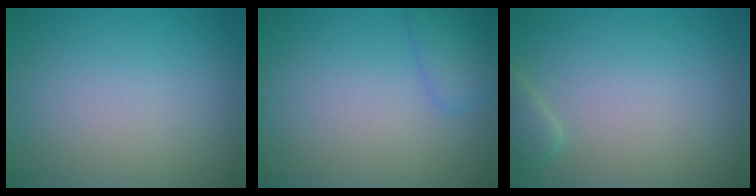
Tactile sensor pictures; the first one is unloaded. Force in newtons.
{"total": 2.0, "press": 2.0, "slide": 0.1}
{"total": 1.6, "press": 1.6, "slide": 0.2}